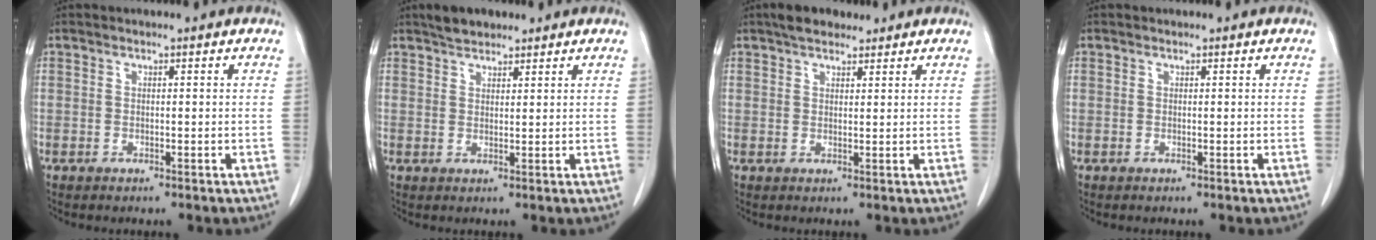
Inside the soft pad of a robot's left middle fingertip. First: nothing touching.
{"total": 3.4, "force": [2.9, 1.3, 1.2], "torque": [-0.027, 0.012, 0.050]}
{"total": 4.2, "force": [3.4, 1.7, 1.8], "torque": [-0.038, 0.020, 0.059]}
{"total": 0.0}